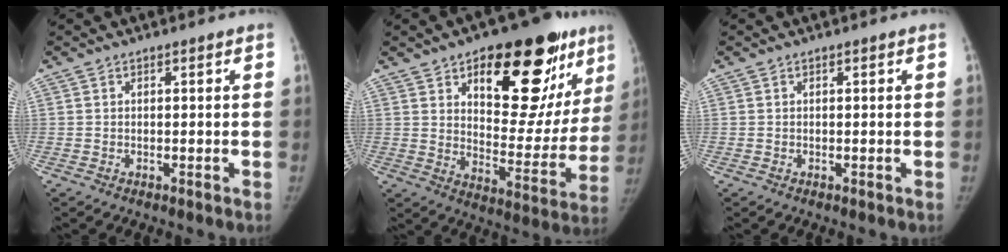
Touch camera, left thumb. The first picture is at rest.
{"total": 26.2, "force": [13.7, 11.8, 19.0], "torque": [-0.204, -0.045, 0.201]}
{"total": 0.0}